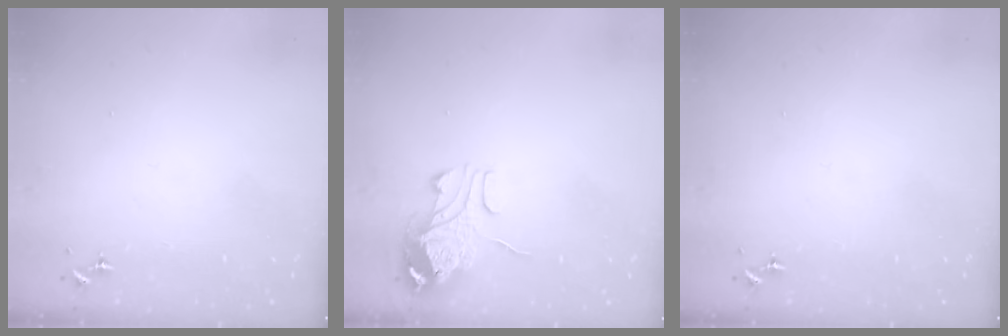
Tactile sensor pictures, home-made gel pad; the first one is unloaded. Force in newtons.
{"total": 9.8, "press": 9.8, "slide": 1.2}
{"total": 0.0}